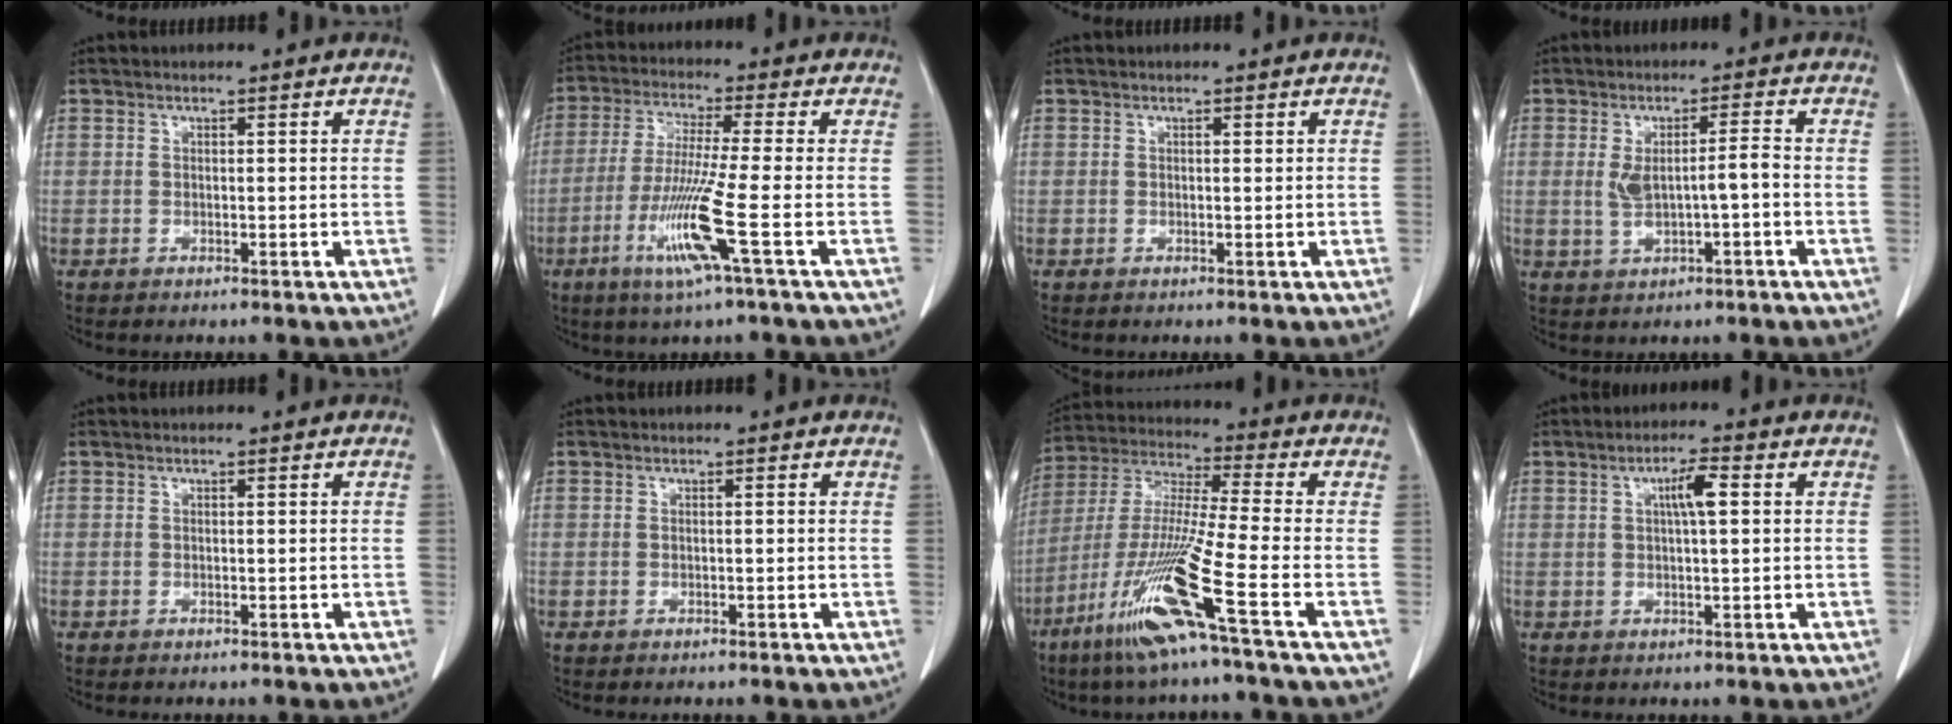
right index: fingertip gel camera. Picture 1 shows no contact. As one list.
[{"total": 10.4, "force": [-3.9, -1.5, 9.5], "torque": [-0.193, -0.026, -0.082]}, {"total": 0.0}, {"total": 5.1, "force": [-0.4, 0.9, 5.0], "torque": [-0.095, 0.010, 0.001]}, {"total": 0.0}, {"total": 0.0}, {"total": 15.4, "force": [-7.7, -1.7, 13.2], "torque": [-0.276, -0.038, -0.153]}, {"total": 4.2, "force": [1.1, 0.5, 4.0], "torque": [-0.071, 0.006, 0.017]}]